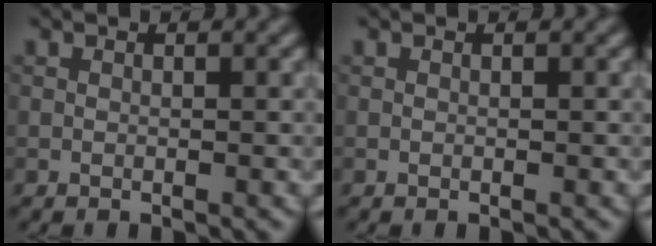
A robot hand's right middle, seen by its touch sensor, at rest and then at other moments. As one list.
[{"total": 0.0}]